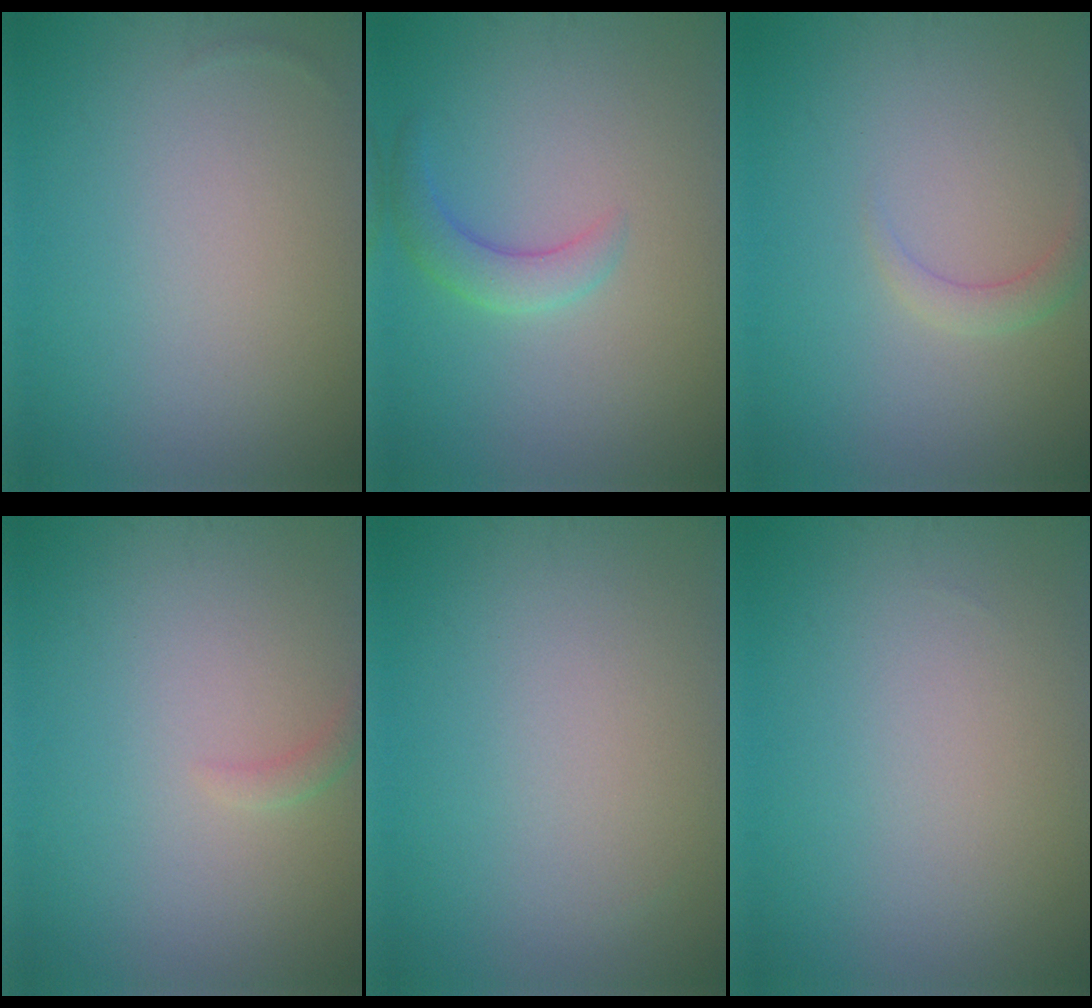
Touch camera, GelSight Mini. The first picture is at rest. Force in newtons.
{"total": 2.6, "press": 2.6, "slide": 0.1}
{"total": 1.5, "press": 1.5, "slide": 0.1}
{"total": 0.9, "press": 0.8, "slide": 0.1}
{"total": 0.0}
{"total": 0.0}